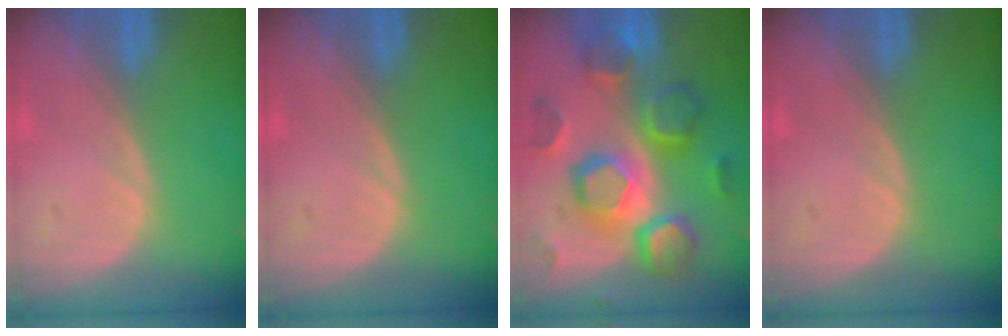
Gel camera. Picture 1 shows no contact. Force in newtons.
{"total": 0.0}
{"total": 12.4, "press": 12.4, "slide": 1.0}
{"total": 0.0}